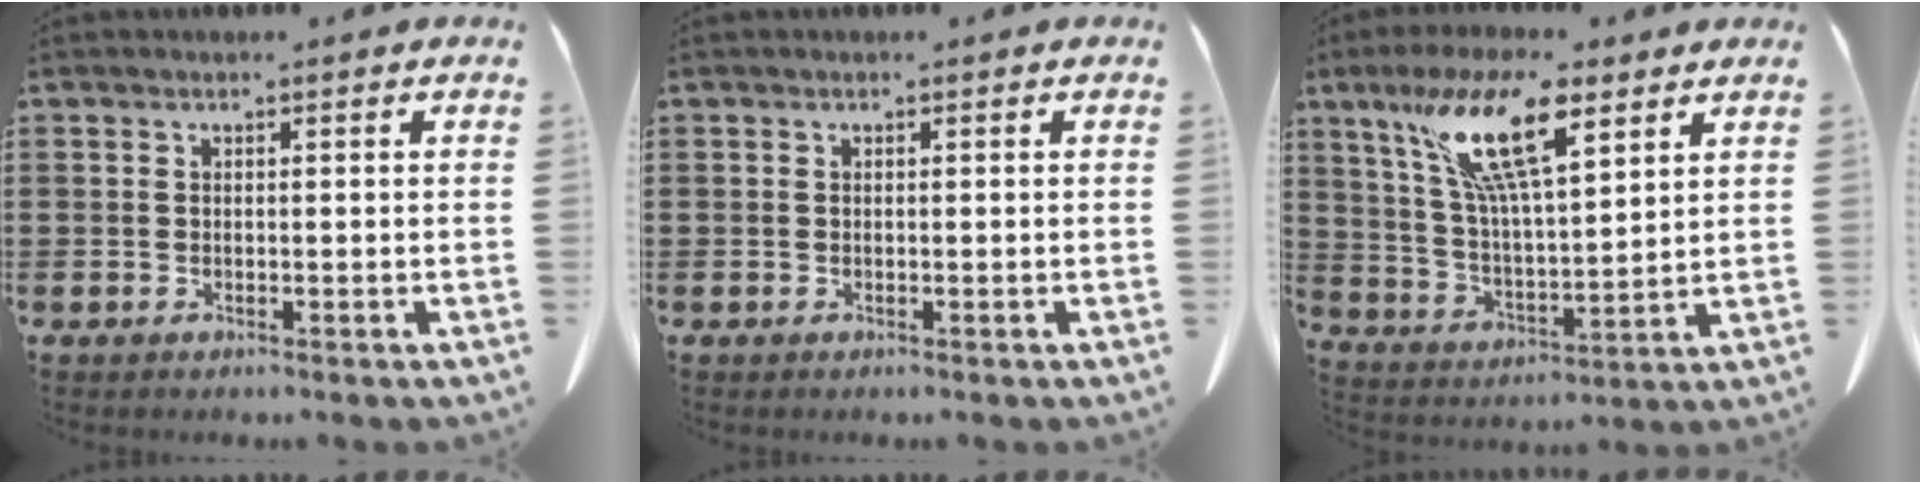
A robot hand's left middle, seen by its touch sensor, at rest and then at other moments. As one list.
[{"total": 0.0}, {"total": 13.9, "force": [8.4, 3.8, 10.4], "torque": [-0.225, -0.013, 0.146]}]